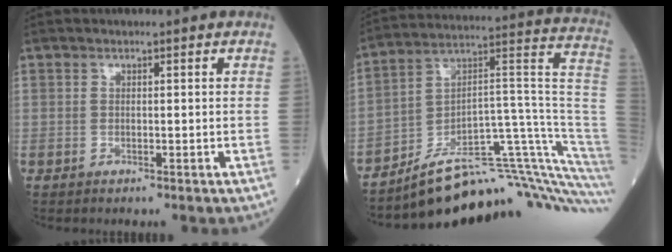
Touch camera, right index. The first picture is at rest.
{"total": 20.1, "force": [-17.5, 0.3, 10.0], "torque": [-0.060, 0.068, -0.256]}